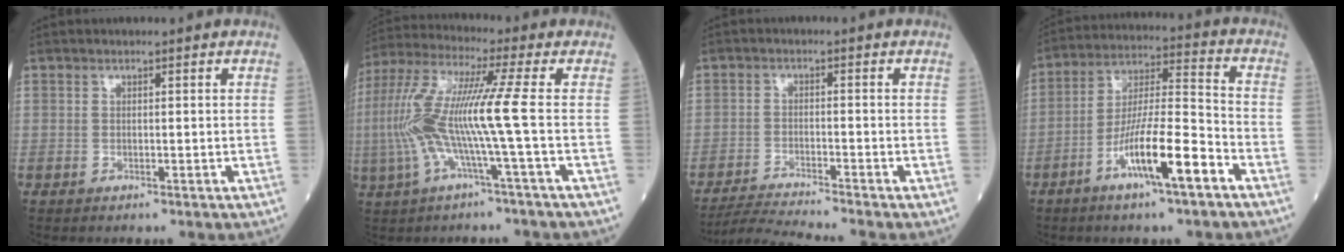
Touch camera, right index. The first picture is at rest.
{"total": 12.1, "force": [-1.8, -0.9, 12.0], "torque": [-0.264, 0.015, -0.045]}
{"total": 6.2, "force": [-5.6, -2.2, 1.4], "torque": [-0.029, -0.020, -0.100]}
{"total": 12.6, "force": [-6.3, 1.1, 10.9], "torque": [-0.198, -0.003, -0.115]}